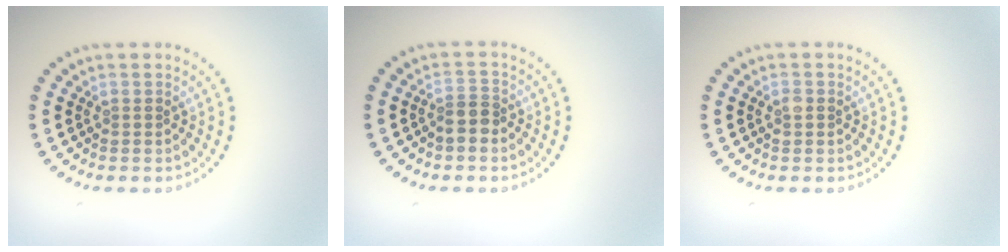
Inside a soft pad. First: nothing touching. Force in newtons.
{"total": 2.1, "press": 1.7, "slide": 1.1}
{"total": 1.2, "press": 1.2, "slide": 0.0}